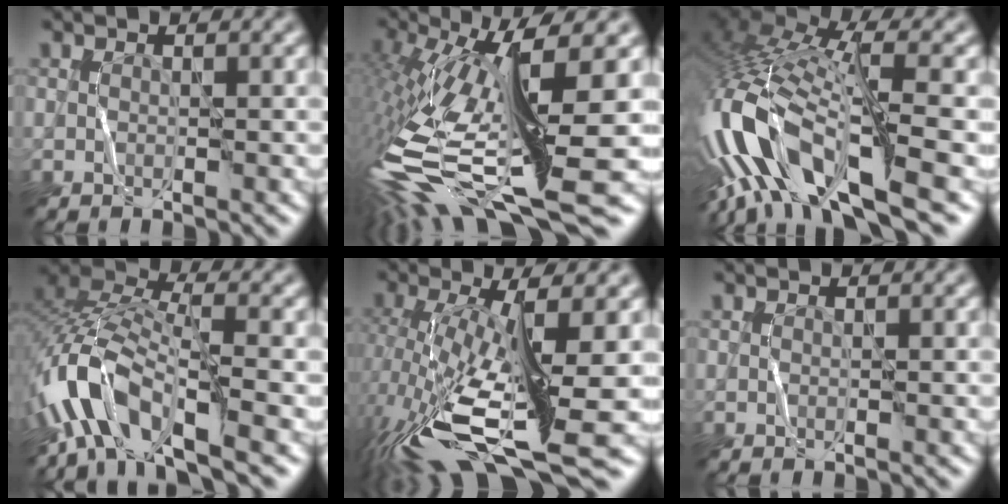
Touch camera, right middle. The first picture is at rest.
{"total": 15.3, "force": [-4.7, 4.4, 13.9], "torque": [-0.285, -0.001, -0.079]}
{"total": 13.2, "force": [-5.3, 4.8, 11.1], "torque": [-0.248, 0.015, -0.088]}
{"total": 9.4, "force": [-4.8, 3.8, 7.1], "torque": [-0.147, 0.017, -0.103]}
{"total": 13.5, "force": [-3.8, 4.2, 12.3], "torque": [-0.253, -0.018, -0.058]}
{"total": 0.0}